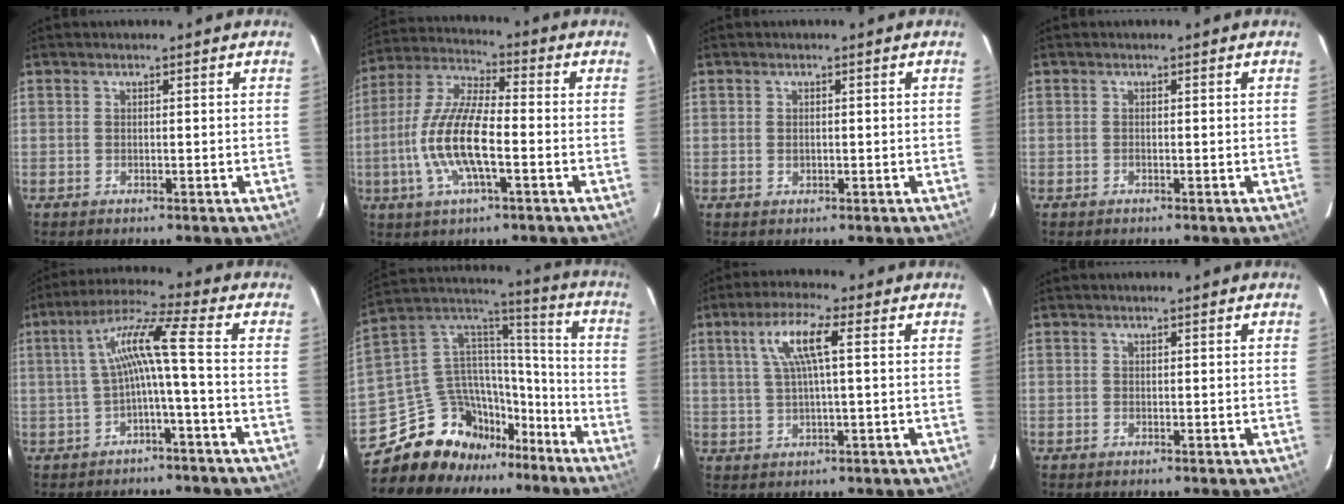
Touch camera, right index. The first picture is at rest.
{"total": 13.6, "force": [-3.4, 3.8, 12.6], "torque": [-0.262, -0.003, -0.070]}
{"total": 1.0, "force": [-0.1, 0.8, 0.6], "torque": [-0.009, 0.000, -0.001]}
{"total": 0.0}
{"total": 7.9, "force": [-1.7, -0.8, 7.7], "torque": [-0.161, 0.015, -0.024]}
{"total": 17.6, "force": [-13.9, 9.6, 5.1], "torque": [-0.118, 0.062, -0.226]}
{"total": 7.4, "force": [2.0, 0.9, 7.0], "torque": [-0.132, 0.009, 0.040]}
{"total": 0.0}